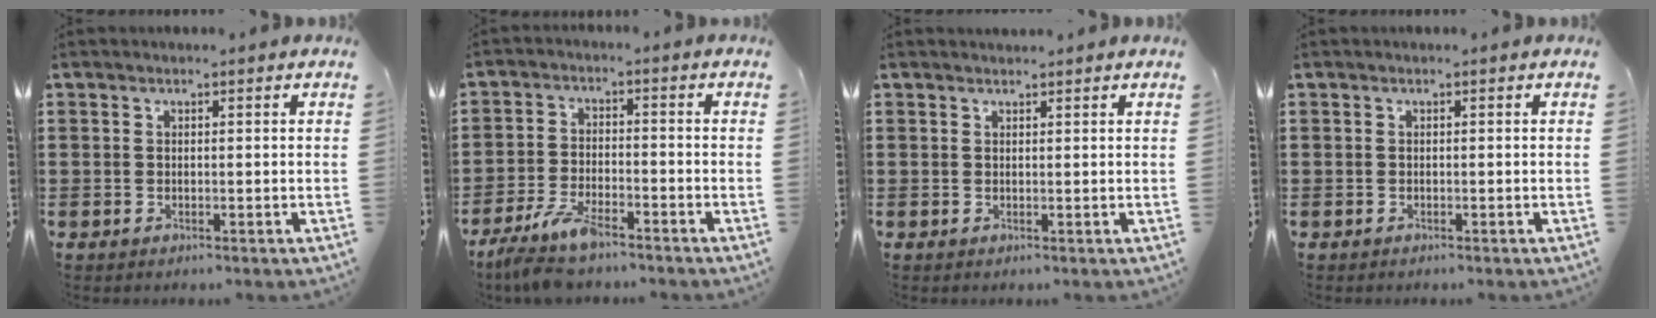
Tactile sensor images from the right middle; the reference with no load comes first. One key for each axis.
{"total": 6.5, "fx": -5.4, "fy": 1.2, "fz": 3.5, "tx": -0.088, "ty": -0.012, "tz": -0.107}
{"total": 0.7, "fx": 0.7, "fy": 0.1, "fz": 0.0, "tx": 0.007, "ty": -0.004, "tz": 0.011}
{"total": 0.0}